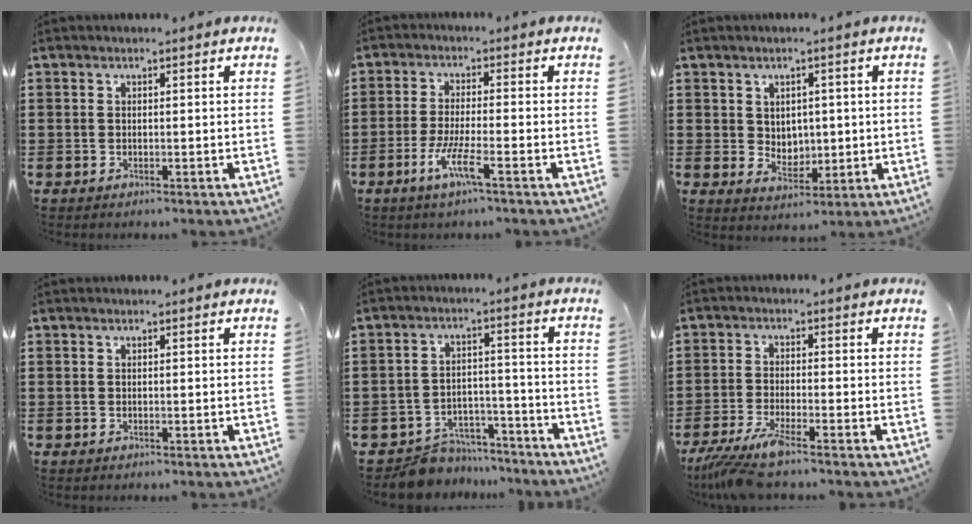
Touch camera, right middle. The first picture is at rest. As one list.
[{"total": 5.8, "force": [-3.1, 0.5, 4.8], "torque": [-0.099, -0.010, -0.057]}, {"total": 3.4, "force": [1.6, 2.8, 1.2], "torque": [-0.020, -0.004, 0.026]}, {"total": 0.0}, {"total": 6.4, "force": [-6.2, 1.5, 0.5], "torque": [-0.011, 0.019, -0.122]}, {"total": 5.9, "force": [-4.7, -0.2, 3.5], "torque": [-0.092, -0.030, -0.095]}]